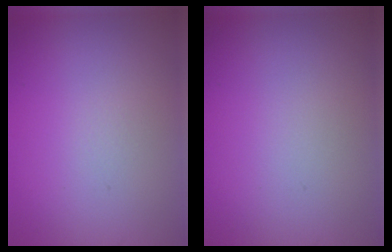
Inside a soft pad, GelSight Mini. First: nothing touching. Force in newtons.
{"total": 0.0}